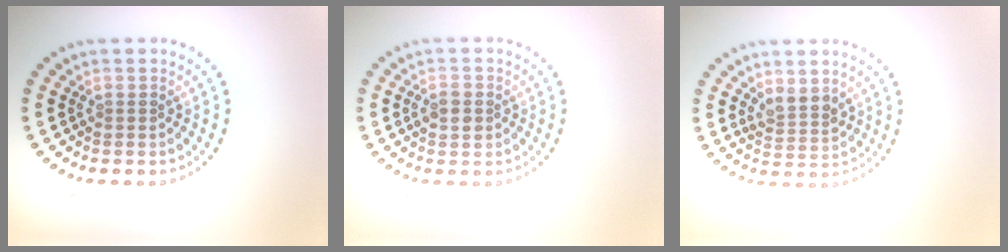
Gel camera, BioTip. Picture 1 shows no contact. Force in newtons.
{"total": 2.2, "press": 2.2, "slide": 0.2}
{"total": 2.1, "press": 1.8, "slide": 1.0}